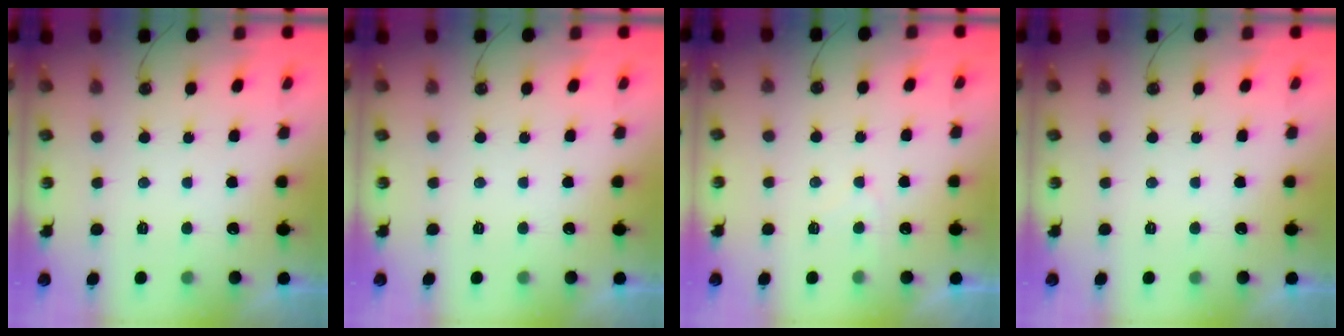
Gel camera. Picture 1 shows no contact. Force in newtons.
{"total": 0.0}
{"total": 5.1, "press": 5.1, "slide": 0.6}
{"total": 0.0}